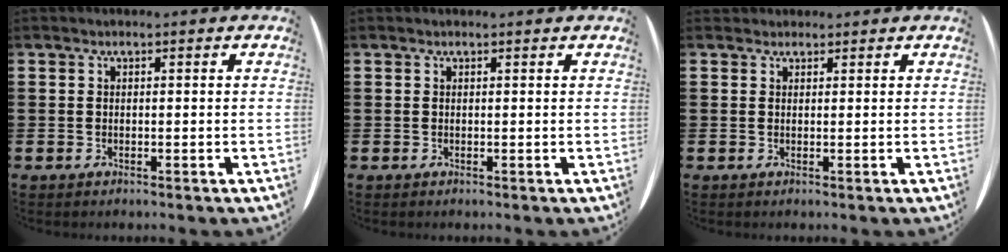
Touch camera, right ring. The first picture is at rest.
{"total": 0.0}
{"total": 0.8, "force": [0.8, 0.3, -0.2], "torque": [0.001, 0.003, 0.016]}